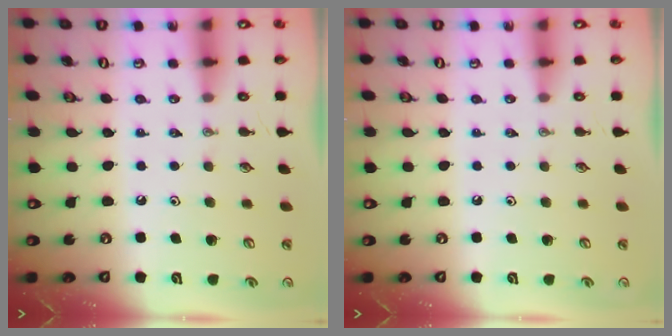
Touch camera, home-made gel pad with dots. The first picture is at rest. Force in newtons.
{"total": 0.0}